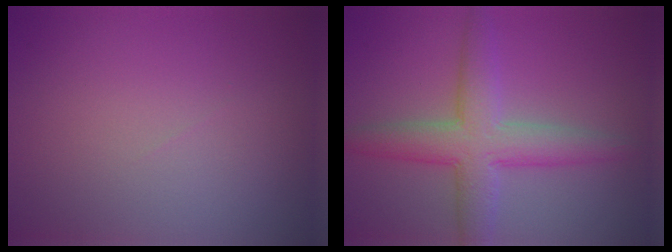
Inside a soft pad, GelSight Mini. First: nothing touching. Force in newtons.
{"total": 5.4, "press": 5.4, "slide": 0.1}